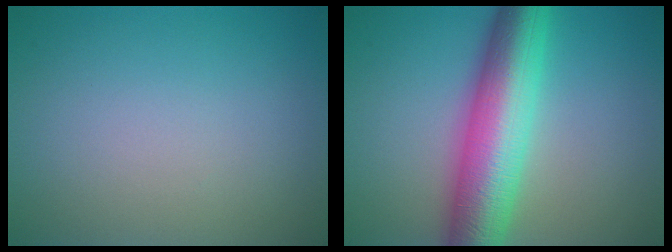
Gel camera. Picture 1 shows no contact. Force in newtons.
{"total": 9.9, "press": 9.9, "slide": 0.1}